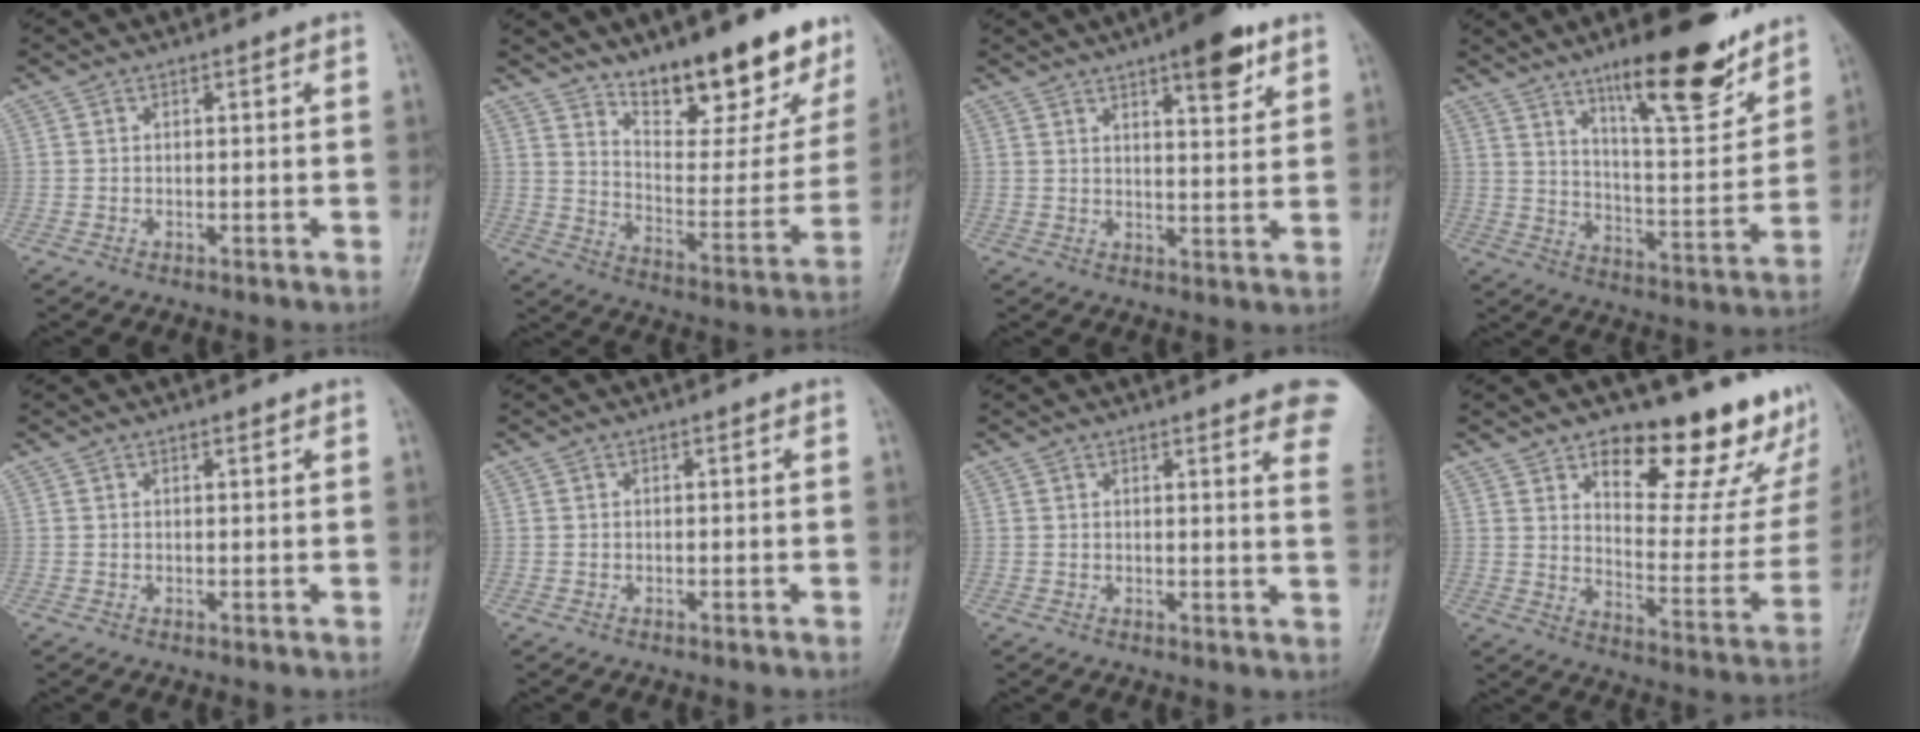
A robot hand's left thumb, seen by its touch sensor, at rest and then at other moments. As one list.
[{"total": 20.7, "force": [15.0, 7.2, 12.4], "torque": [-0.123, -0.101, 0.229]}, {"total": 8.9, "force": [5.4, 2.7, 6.6], "torque": [-0.075, -0.027, 0.074]}, {"total": 18.3, "force": [12.6, 4.6, 12.5], "torque": [-0.154, -0.081, 0.203]}, {"total": 0.8, "force": [0.6, 0.2, 0.4], "torque": [-0.008, -0.004, 0.009]}, {"total": 0.0}, {"total": 11.1, "force": [7.5, 2.3, 7.8], "torque": [-0.069, -0.025, 0.070]}, {"total": 24.0, "force": [14.9, 9.8, 16.1], "torque": [-0.160, -0.090, 0.211]}]